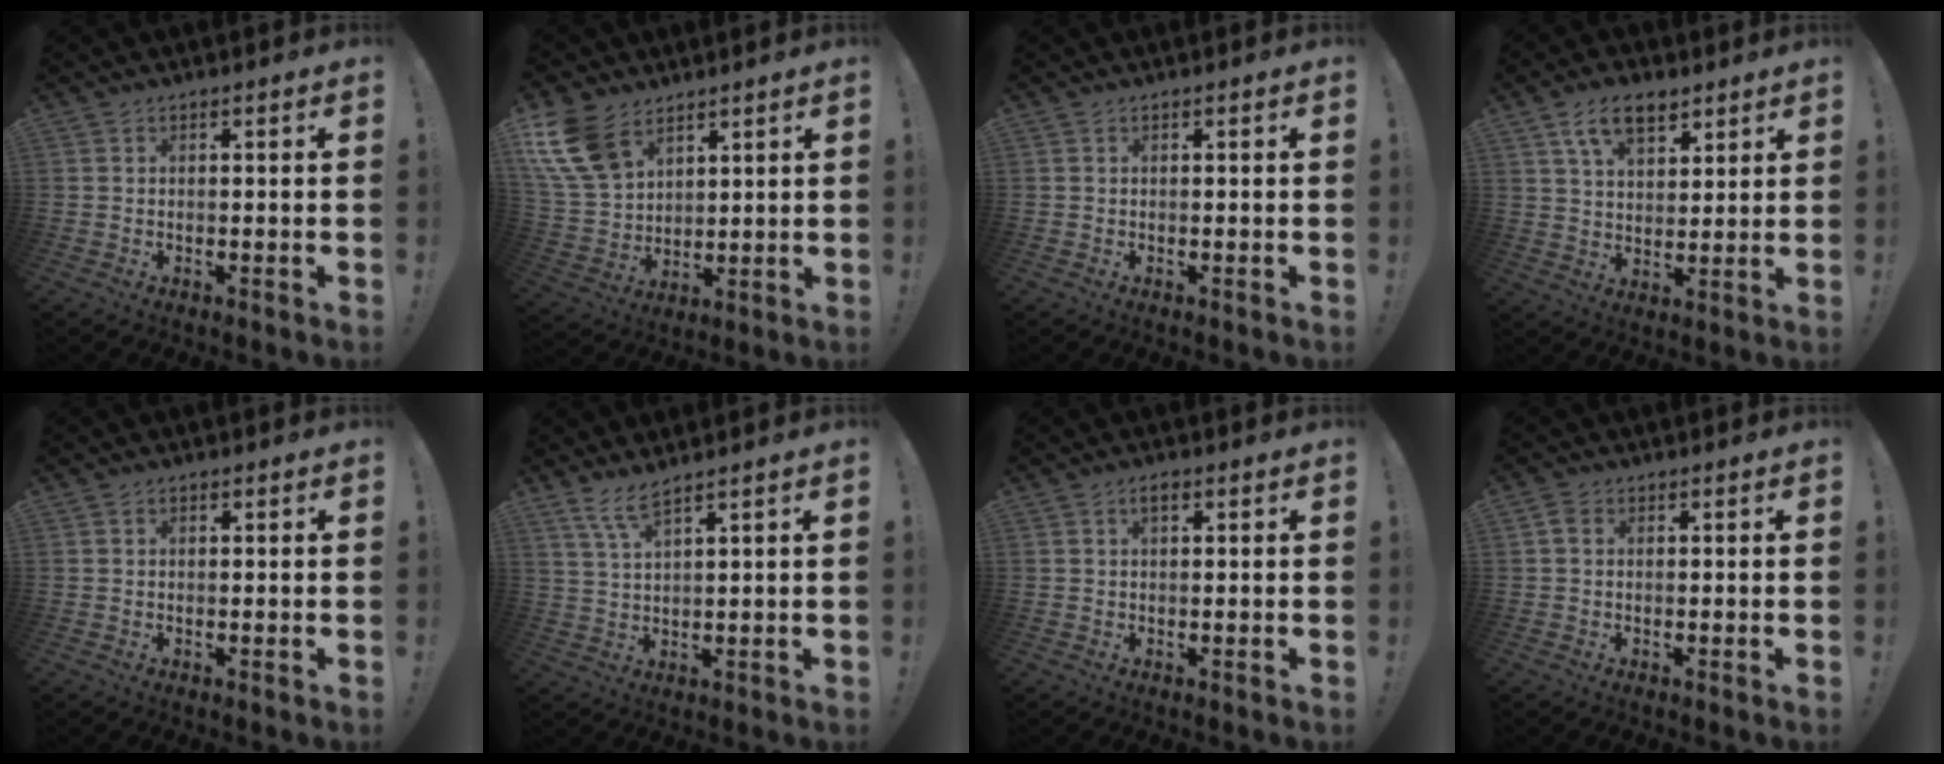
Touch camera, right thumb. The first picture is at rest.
{"total": 14.8, "force": [8.5, 9.3, 7.7], "torque": [-0.159, -0.039, 0.168]}
{"total": 0.0}
{"total": 10.5, "force": [6.2, 5.9, 6.1], "torque": [-0.100, -0.014, 0.117]}
{"total": 0.5, "force": [0.1, 0.5, 0.2], "torque": [-0.009, 0.005, 0.003]}
{"total": 5.7, "force": [4.3, 0.7, 3.7], "torque": [-0.085, -0.016, 0.079]}
{"total": 1.8, "force": [0.9, 0.8, 1.3], "torque": [-0.026, 0.004, 0.014]}
{"total": 2.3, "force": [0.4, 1.8, 1.3], "torque": [-0.018, 0.002, 0.007]}